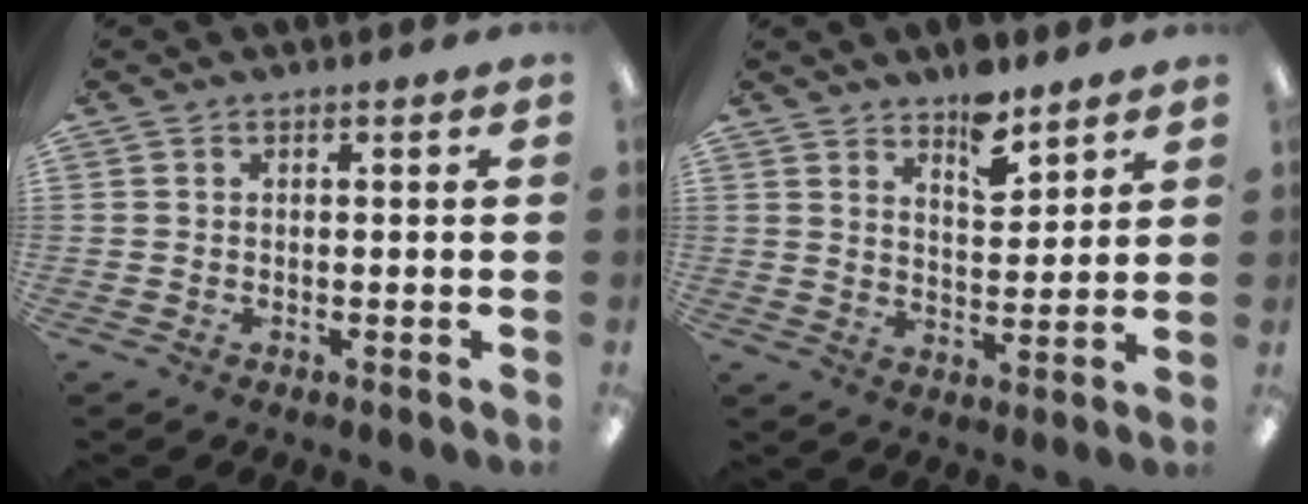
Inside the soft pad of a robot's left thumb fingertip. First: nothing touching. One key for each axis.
{"total": 8.0, "fx": 6.4, "fy": 3.3, "fz": 3.6, "tx": -0.033, "ty": -0.046, "tz": 0.106}